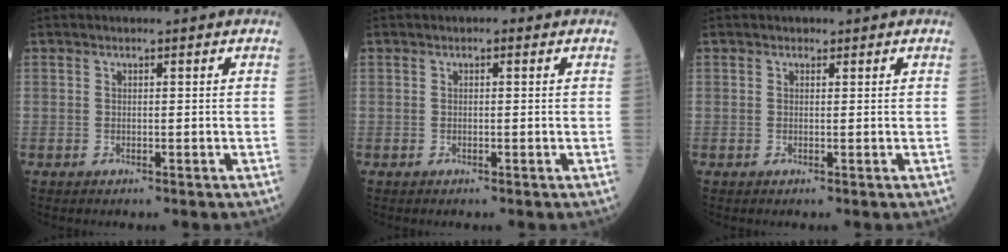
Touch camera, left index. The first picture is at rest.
{"total": 0.6, "force": [0.1, 0.4, 0.4], "torque": [-0.003, 0.002, -0.006]}
{"total": 0.5, "force": [0.3, 0.4, 0.1], "torque": [-0.002, -0.007, -0.001]}